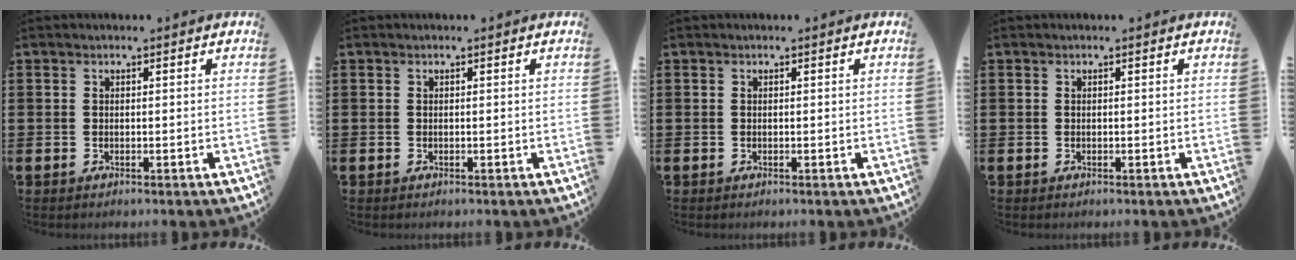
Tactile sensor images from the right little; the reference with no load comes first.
{"total": 0.0}
{"total": 0.0}
{"total": 0.0}